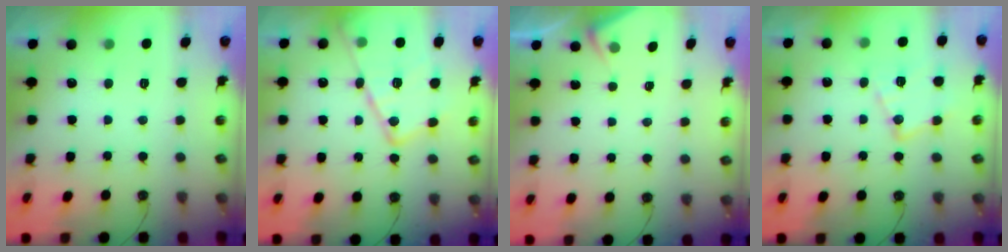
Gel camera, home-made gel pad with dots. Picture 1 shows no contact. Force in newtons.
{"total": 19.6, "press": 19.5, "slide": 1.4}
{"total": 3.7, "press": 3.7, "slide": 0.6}
{"total": 11.8, "press": 11.8, "slide": 0.5}